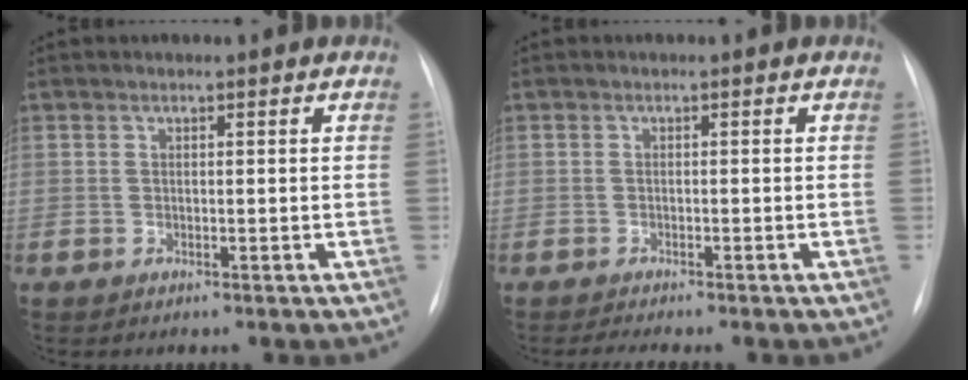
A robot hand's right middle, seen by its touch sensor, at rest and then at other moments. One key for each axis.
{"total": 2.2, "fx": -2.0, "fy": 0.2, "fz": 1.0, "tx": -0.018, "ty": -0.006, "tz": -0.028}